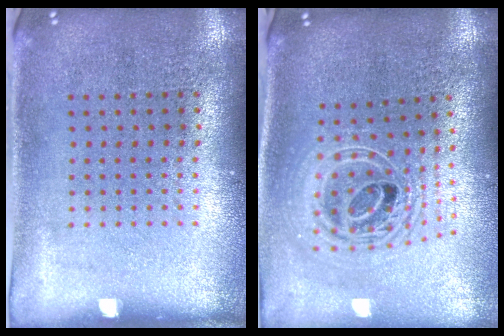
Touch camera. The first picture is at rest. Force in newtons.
{"total": 2.4, "press": 1.8, "slide": 1.6}